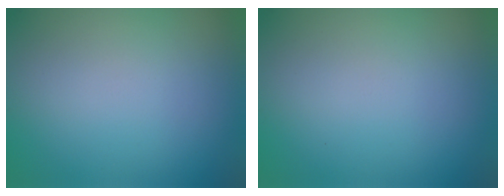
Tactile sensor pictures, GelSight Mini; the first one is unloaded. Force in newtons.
{"total": 0.0}